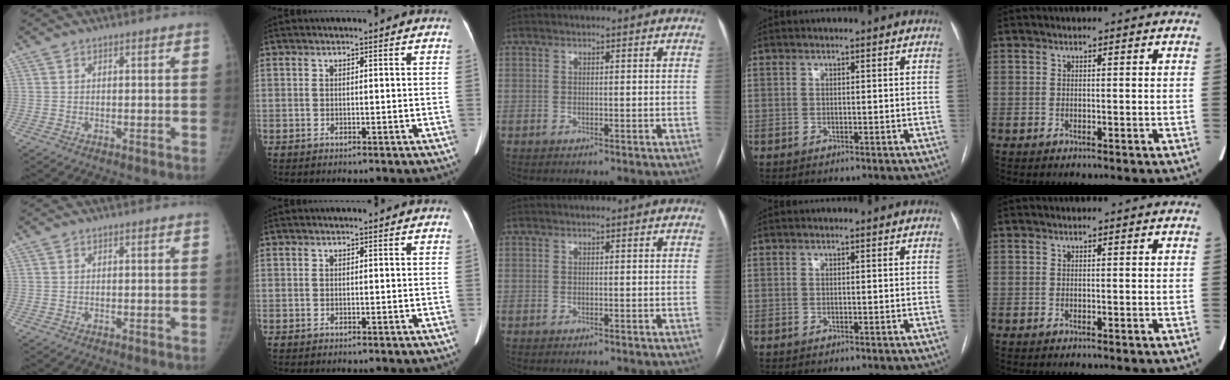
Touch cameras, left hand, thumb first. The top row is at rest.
{}